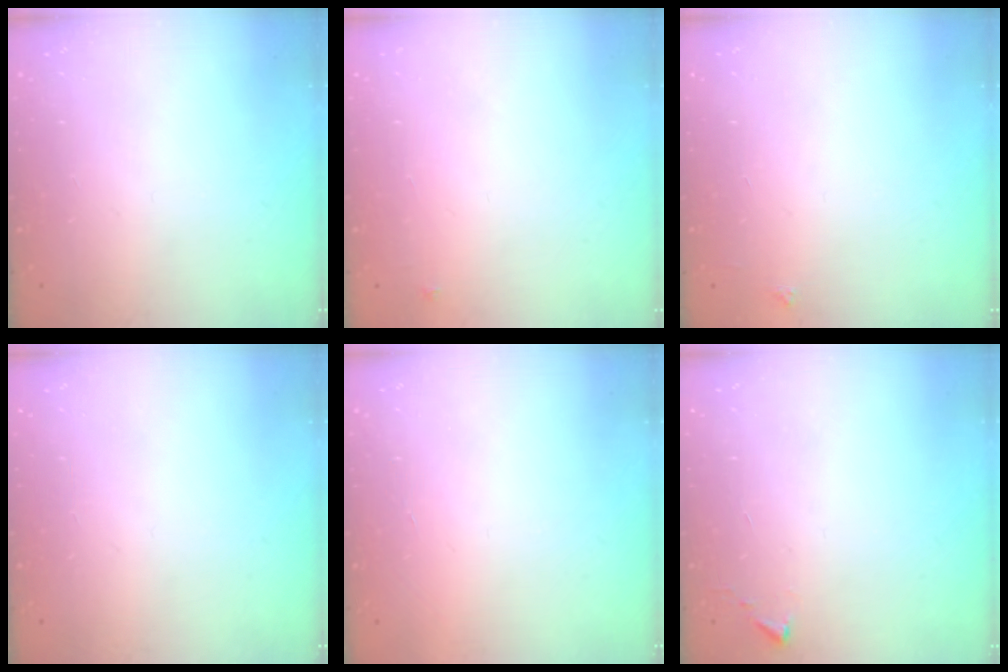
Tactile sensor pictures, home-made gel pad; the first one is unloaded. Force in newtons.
{"total": 3.4, "press": 3.3, "slide": 0.4}
{"total": 2.1, "press": 2.1, "slide": 0.3}
{"total": 0.0}
{"total": 1.6, "press": 1.5, "slide": 0.1}
{"total": 2.7, "press": 2.7, "slide": 0.5}